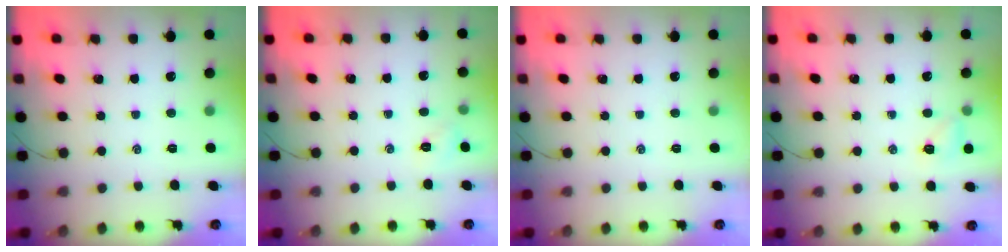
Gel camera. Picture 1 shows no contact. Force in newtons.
{"total": 2.1, "press": 2.1, "slide": 0.6}
{"total": 0.0}
{"total": 6.1, "press": 6.0, "slide": 1.4}